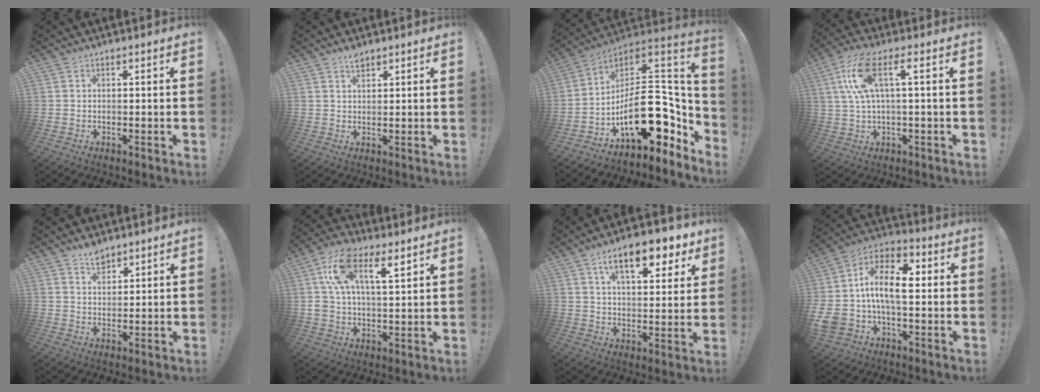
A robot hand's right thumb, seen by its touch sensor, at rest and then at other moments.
{"total": 2.4, "force": [2.0, 0.9, 1.1], "torque": [-0.011, -0.010, 0.034]}
{"total": 22.3, "force": [-5.2, 11.8, 18.2], "torque": [-0.274, 0.006, -0.074]}
{"total": 11.9, "force": [2.6, 3.7, 11.0], "torque": [-0.228, -0.001, 0.041]}
{"total": 4.7, "force": [3.9, 2.1, 1.4], "torque": [-0.019, -0.023, 0.070]}
{"total": 14.6, "force": [7.4, 6.1, 11.0], "torque": [-0.200, -0.016, 0.130]}
{"total": 14.5, "force": [8.1, 5.6, 10.7], "torque": [-0.158, -0.033, 0.132]}
{"total": 15.9, "force": [0.0, 9.9, 12.4], "torque": [-0.227, 0.016, 0.003]}